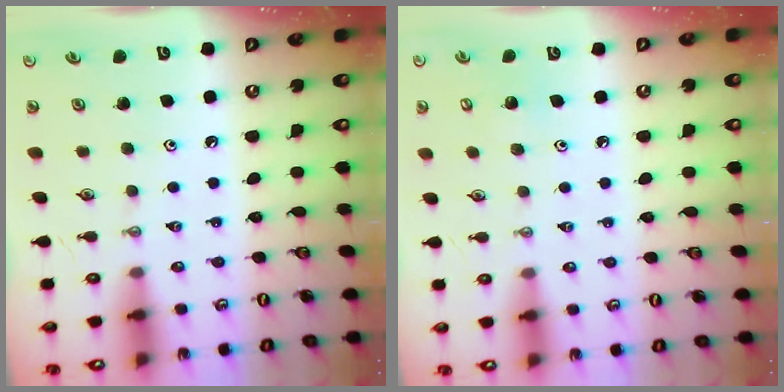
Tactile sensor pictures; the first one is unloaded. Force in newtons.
{"total": 5.0, "press": 4.9, "slide": 0.4}